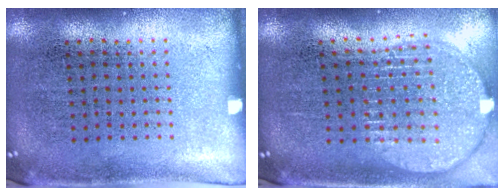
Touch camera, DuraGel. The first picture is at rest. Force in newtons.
{"total": 2.0, "press": 1.7, "slide": 1.1}